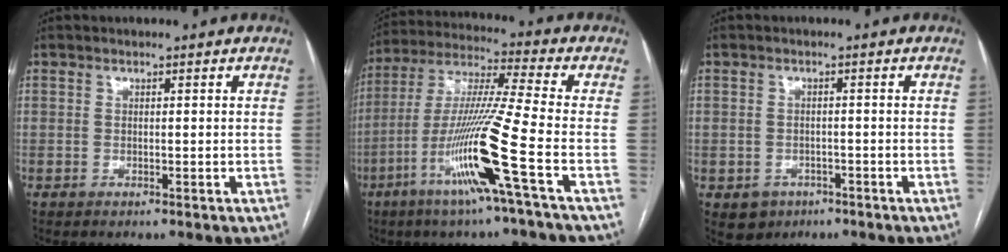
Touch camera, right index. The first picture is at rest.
{"total": 15.9, "force": [-6.3, -1.9, 14.5], "torque": [-0.290, -0.019, -0.124]}
{"total": 3.8, "force": [-1.8, 3.3, 0.6], "torque": [-0.003, 0.008, -0.018]}